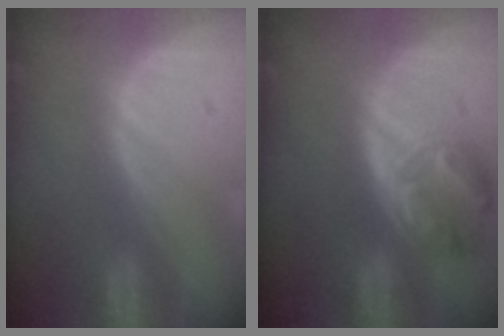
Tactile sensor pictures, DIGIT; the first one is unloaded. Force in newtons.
{"total": 8.0, "press": 7.0, "slide": 3.9}